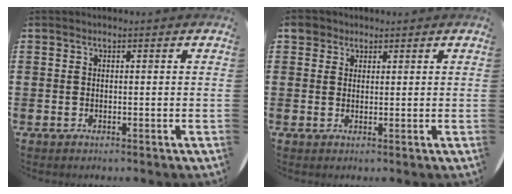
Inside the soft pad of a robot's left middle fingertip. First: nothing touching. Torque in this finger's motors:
{"motor_torque": [-0.03, 0.04, 0.00, 0.01]}